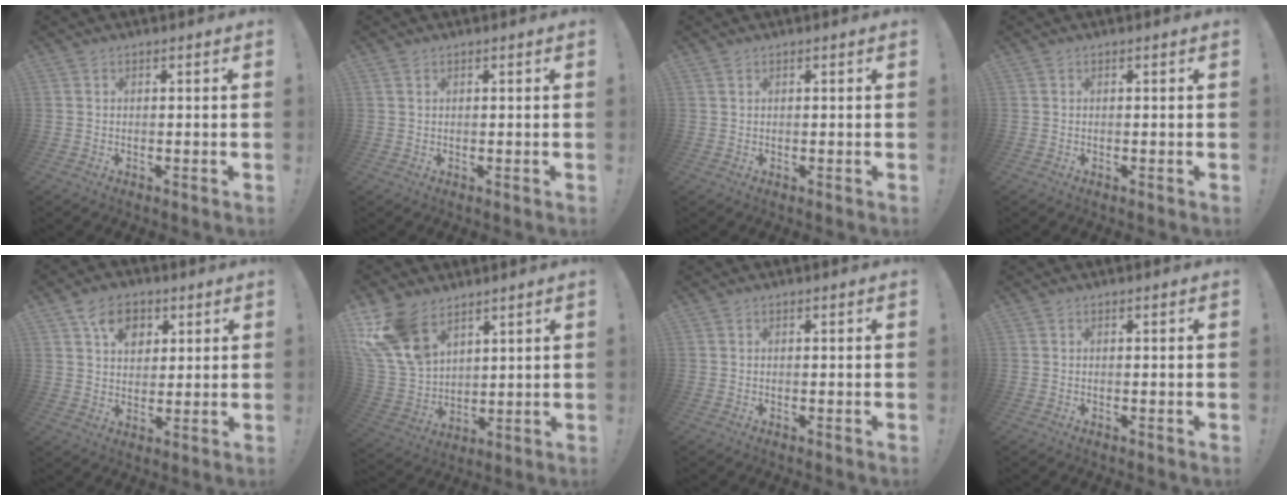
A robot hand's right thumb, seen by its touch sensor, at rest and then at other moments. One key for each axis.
{"total": 0.8, "fx": 0.5, "fy": 0.5, "fz": 0.2, "tx": -0.005, "ty": 0.001, "tz": 0.011}
{"total": 0.7, "fx": 0.5, "fy": 0.5, "fz": 0.0, "tx": 0.006, "ty": -0.003, "tz": 0.008}
{"total": 0.0}
{"total": 9.6, "fx": 4.6, "fy": 7.0, "fz": 4.7, "tx": -0.065, "ty": -0.016, "tz": 0.086}
{"total": 16.4, "fx": 10.2, "fy": 9.7, "fz": 8.3, "tx": -0.171, "ty": -0.060, "tz": 0.197}
{"total": 0.0}
{"total": 0.0}